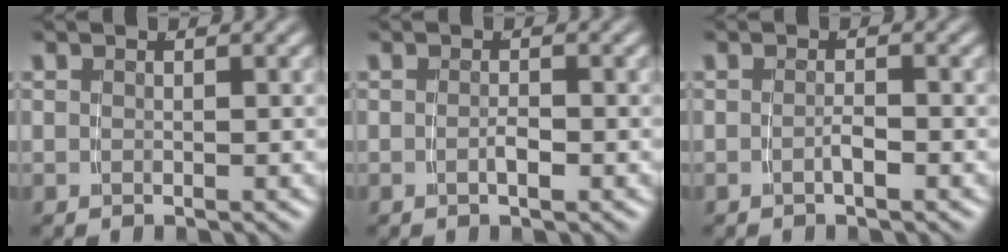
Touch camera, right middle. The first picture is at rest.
{"total": 1.0, "force": [-0.6, 0.0, 0.8], "torque": [-0.015, -0.001, -0.010]}
{"total": 1.1, "force": [-0.9, -0.1, 0.6], "torque": [-0.014, -0.001, -0.016]}